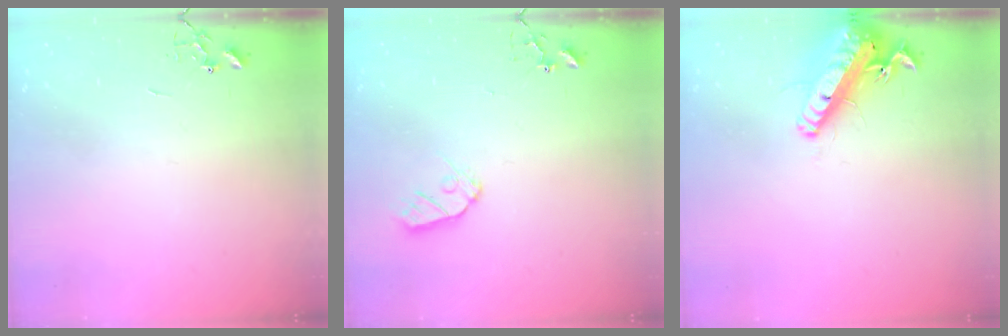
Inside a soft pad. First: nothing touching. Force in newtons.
{"total": 7.6, "press": 7.6, "slide": 0.5}
{"total": 17.1, "press": 16.8, "slide": 3.4}